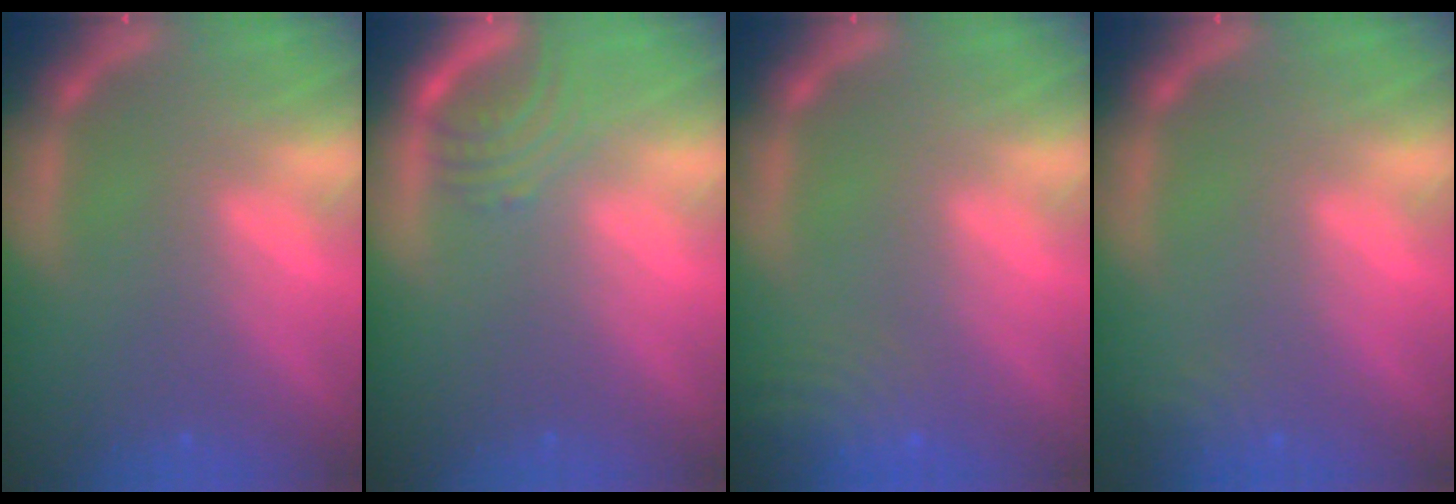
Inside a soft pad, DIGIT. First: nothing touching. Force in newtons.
{"total": 3.5}
{"total": 7.0}
{"total": 2.4}